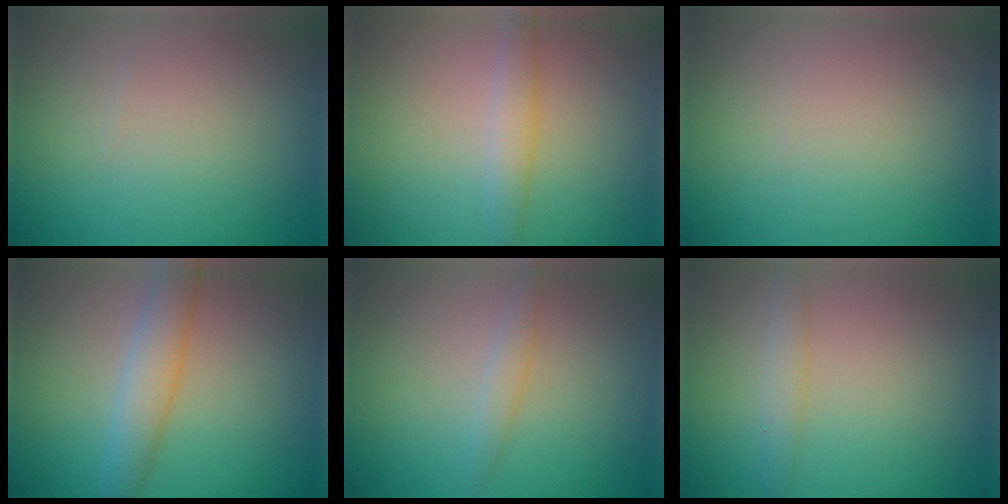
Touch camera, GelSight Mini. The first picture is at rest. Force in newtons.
{"total": 2.2, "press": 2.2, "slide": 0.1}
{"total": 0.0}
{"total": 3.9, "press": 3.9, "slide": 0.1}
{"total": 1.4, "press": 1.4, "slide": 0.1}
{"total": 1.8, "press": 1.8, "slide": 0.1}